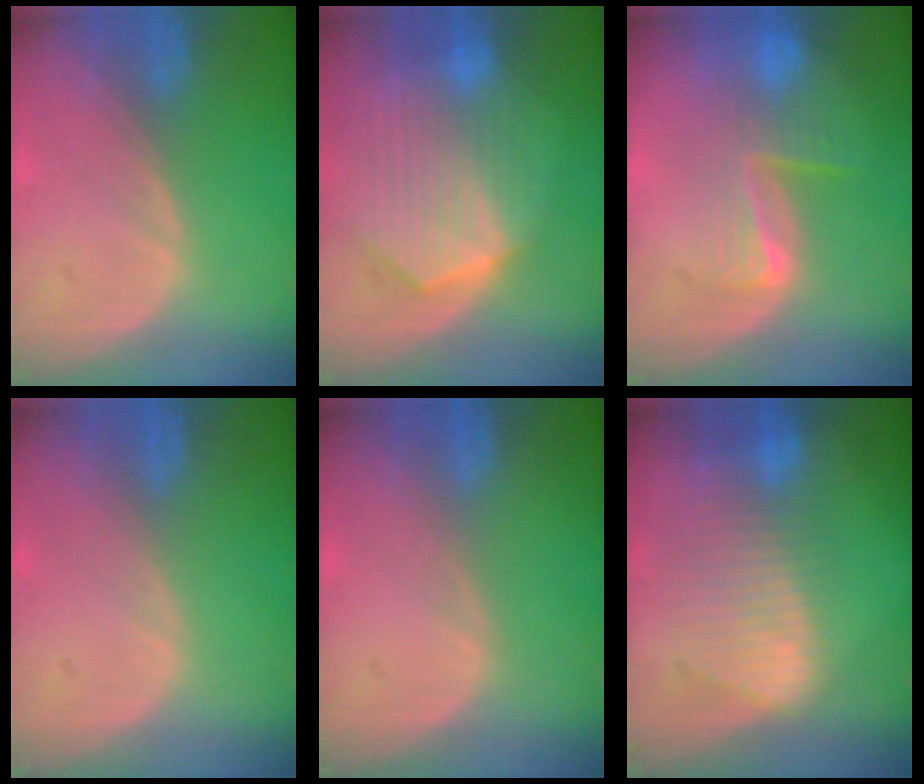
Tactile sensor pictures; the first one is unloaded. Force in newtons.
{"total": 10.3, "press": 9.0, "slide": 5.1}
{"total": 7.1, "press": 6.9, "slide": 1.9}
{"total": 0.0}
{"total": 0.0}
{"total": 9.2, "press": 8.1, "slide": 4.4}